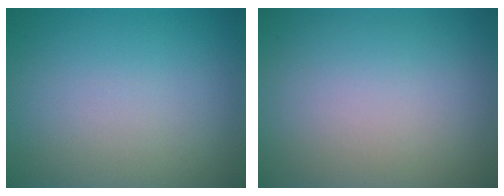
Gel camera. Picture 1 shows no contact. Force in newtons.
{"total": 0.0}